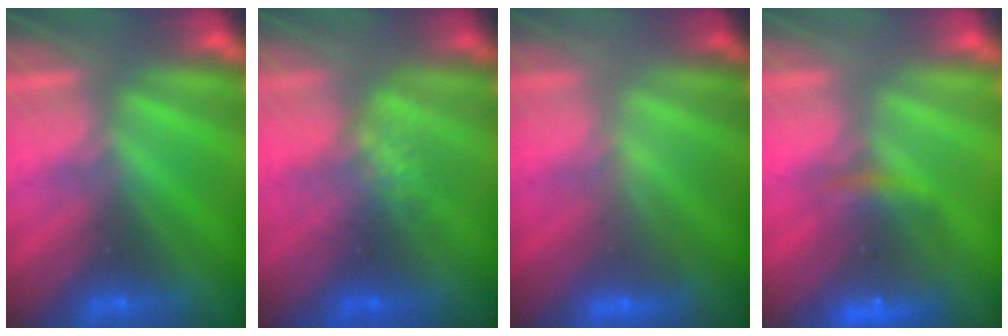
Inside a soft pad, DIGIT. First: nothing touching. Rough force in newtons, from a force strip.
{"total": 4.3}
{"total": 2.3}
{"total": 7.2}